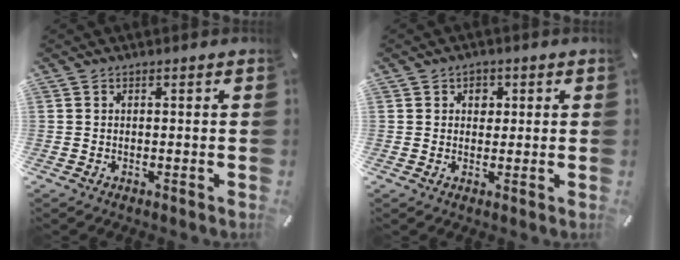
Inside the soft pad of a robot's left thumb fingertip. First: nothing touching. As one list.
[{"total": 2.6, "force": [0.6, 2.3, 1.1], "torque": [-0.001, -0.003, 0.003]}]